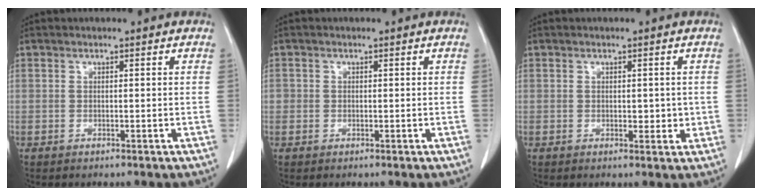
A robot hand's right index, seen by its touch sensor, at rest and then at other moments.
{"total": 1.0, "force": [-0.1, 0.9, 0.1], "torque": [0.009, 0.005, -0.004]}
{"total": 2.2, "force": [0.1, 1.4, 1.7], "torque": [-0.017, -0.002, 0.005]}